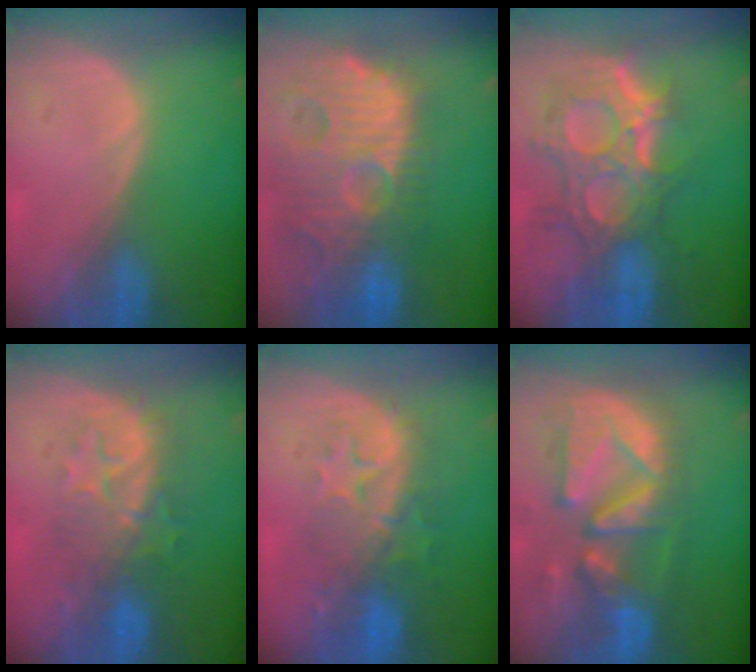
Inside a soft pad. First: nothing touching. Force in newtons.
{"total": 14.7, "press": 12.6, "slide": 7.5}
{"total": 12.0, "press": 10.6, "slide": 5.6}
{"total": 8.0, "press": 7.9, "slide": 1.5}
{"total": 9.4, "press": 8.7, "slide": 3.7}
{"total": 12.7, "press": 11.2, "slide": 6.1}